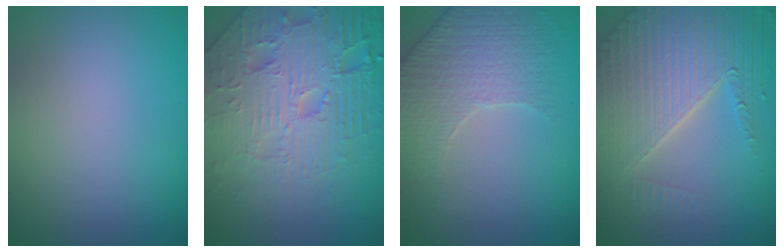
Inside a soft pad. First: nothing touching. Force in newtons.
{"total": 8.0, "press": 6.2, "slide": 5.1}
{"total": 2.6, "press": 2.4, "slide": 1.0}
{"total": 7.0, "press": 5.4, "slide": 4.4}